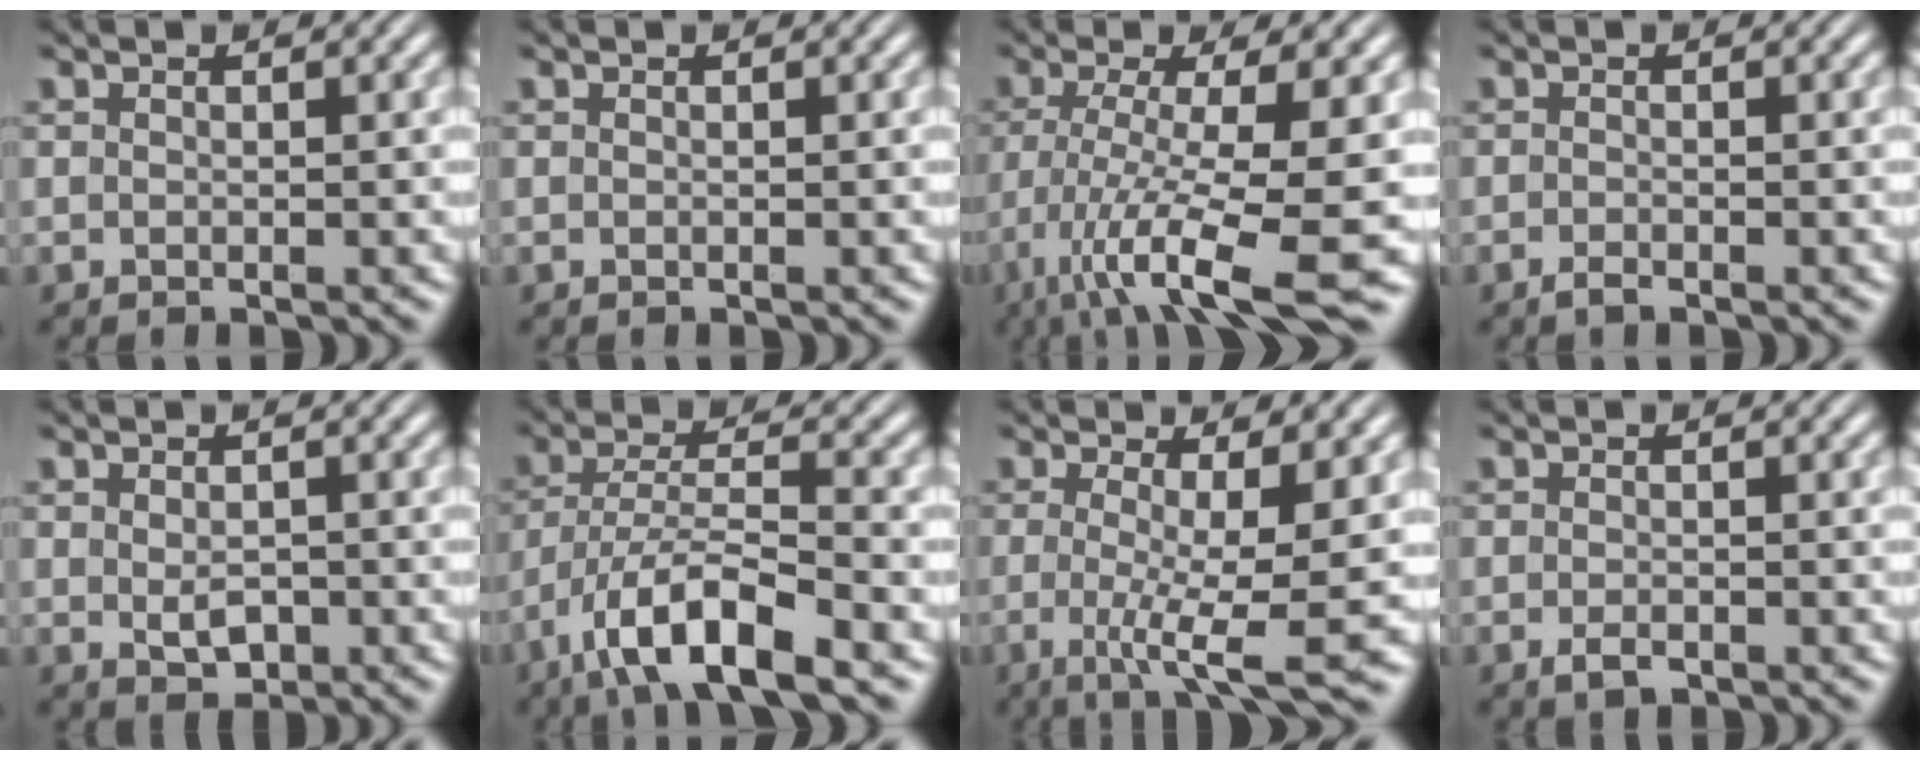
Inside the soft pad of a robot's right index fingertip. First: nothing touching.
{"total": 0.0}
{"total": 9.8, "force": [-4.5, 2.8, 8.2], "torque": [-0.140, -0.036, -0.053]}
{"total": 0.9, "force": [-0.9, -0.1, 0.2], "torque": [-0.004, -0.008, -0.013]}
{"total": 1.7, "force": [-0.4, 0.8, 1.5], "torque": [-0.021, -0.017, 0.008]}
{"total": 6.5, "force": [-3.1, 2.1, 5.3], "torque": [-0.104, -0.026, -0.037]}
{"total": 6.6, "force": [-3.6, 0.9, 5.5], "torque": [-0.102, -0.045, -0.039]}
{"total": 1.4, "force": [-1.1, 0.4, 0.7], "torque": [-0.014, -0.011, -0.011]}